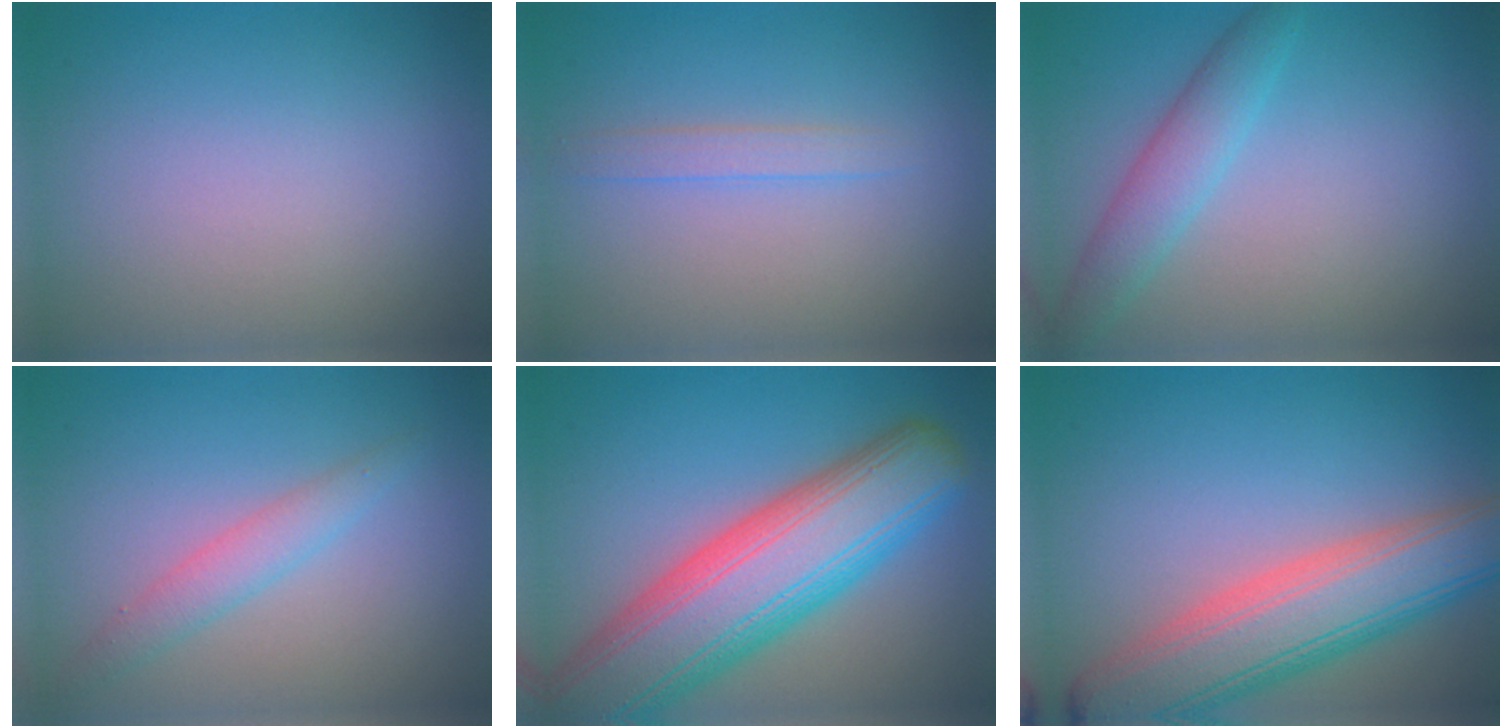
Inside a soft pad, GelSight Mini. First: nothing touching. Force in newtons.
{"total": 1.2, "press": 1.2, "slide": 0.0}
{"total": 3.0, "press": 3.0, "slide": 0.1}
{"total": 2.3, "press": 2.3, "slide": 0.0}
{"total": 12.4, "press": 12.4, "slide": 0.7}
{"total": 8.7, "press": 8.7, "slide": 0.5}